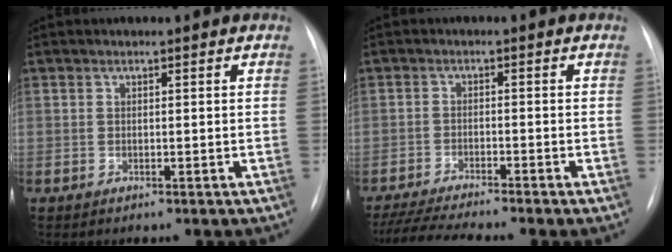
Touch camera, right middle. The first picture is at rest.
{"total": 9.1, "force": [-8.1, -0.8, 4.2], "torque": [-0.068, -0.020, -0.134]}